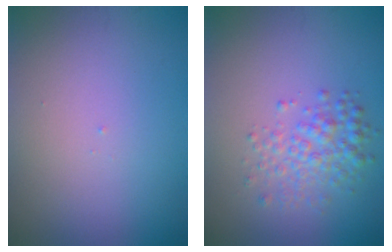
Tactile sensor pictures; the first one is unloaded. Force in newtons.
{"total": 3.0, "press": 3.0, "slide": 0.1}